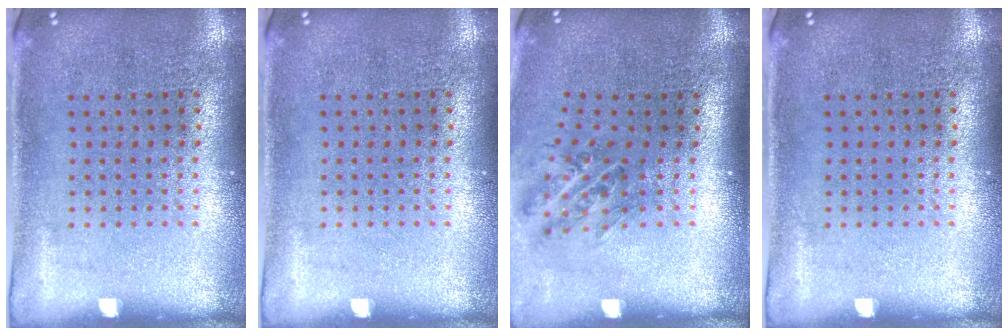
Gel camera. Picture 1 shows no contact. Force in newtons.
{"total": 0.0}
{"total": 1.1, "press": 1.0, "slide": 0.6}
{"total": 0.0}